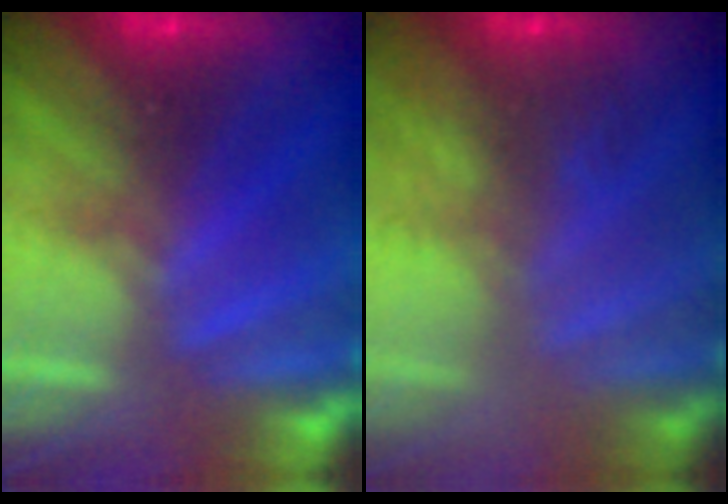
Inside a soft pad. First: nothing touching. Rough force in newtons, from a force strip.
{"total": 3.1}